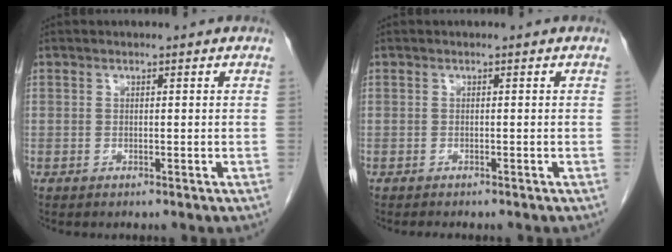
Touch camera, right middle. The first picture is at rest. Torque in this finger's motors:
{"motor_torque": [0.01, 0.00, 0.00, 0.00]}